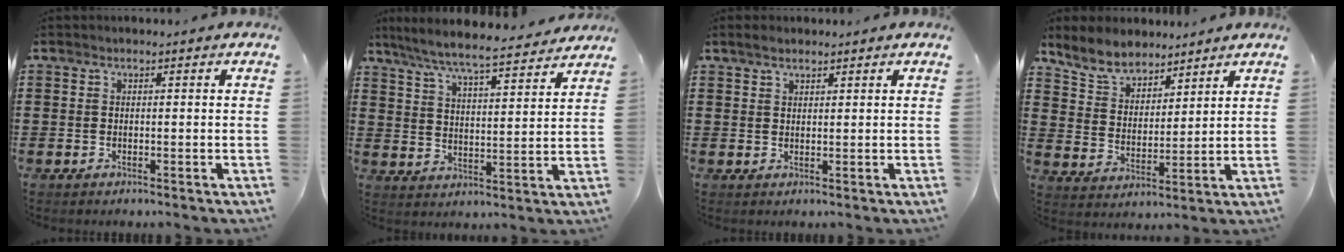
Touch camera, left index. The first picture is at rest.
{"total": 6.5, "force": [6.0, -0.2, 2.5], "torque": [-0.073, -0.040, 0.099]}
{"total": 1.6, "force": [1.5, 0.6, 0.4], "torque": [-0.010, 0.004, 0.028]}
{"total": 6.3, "force": [5.7, 2.3, 1.6], "torque": [-0.058, -0.016, 0.103]}